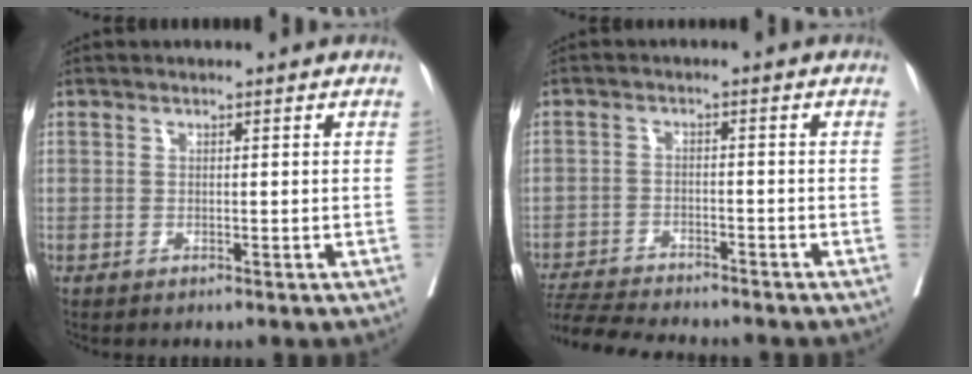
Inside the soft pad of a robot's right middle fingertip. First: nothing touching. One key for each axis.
{"total": 10.6, "fx": -9.9, "fy": 0.8, "fz": 3.6, "tx": -0.059, "ty": -0.005, "tz": -0.158}